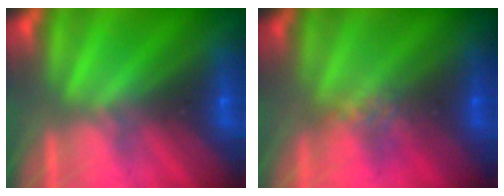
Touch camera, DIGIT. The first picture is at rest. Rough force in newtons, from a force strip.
{"total": 4.5}